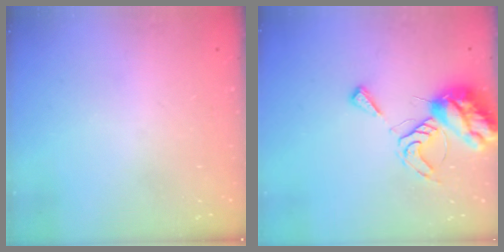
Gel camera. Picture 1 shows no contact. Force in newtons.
{"total": 10.5, "press": 10.5, "slide": 1.0}